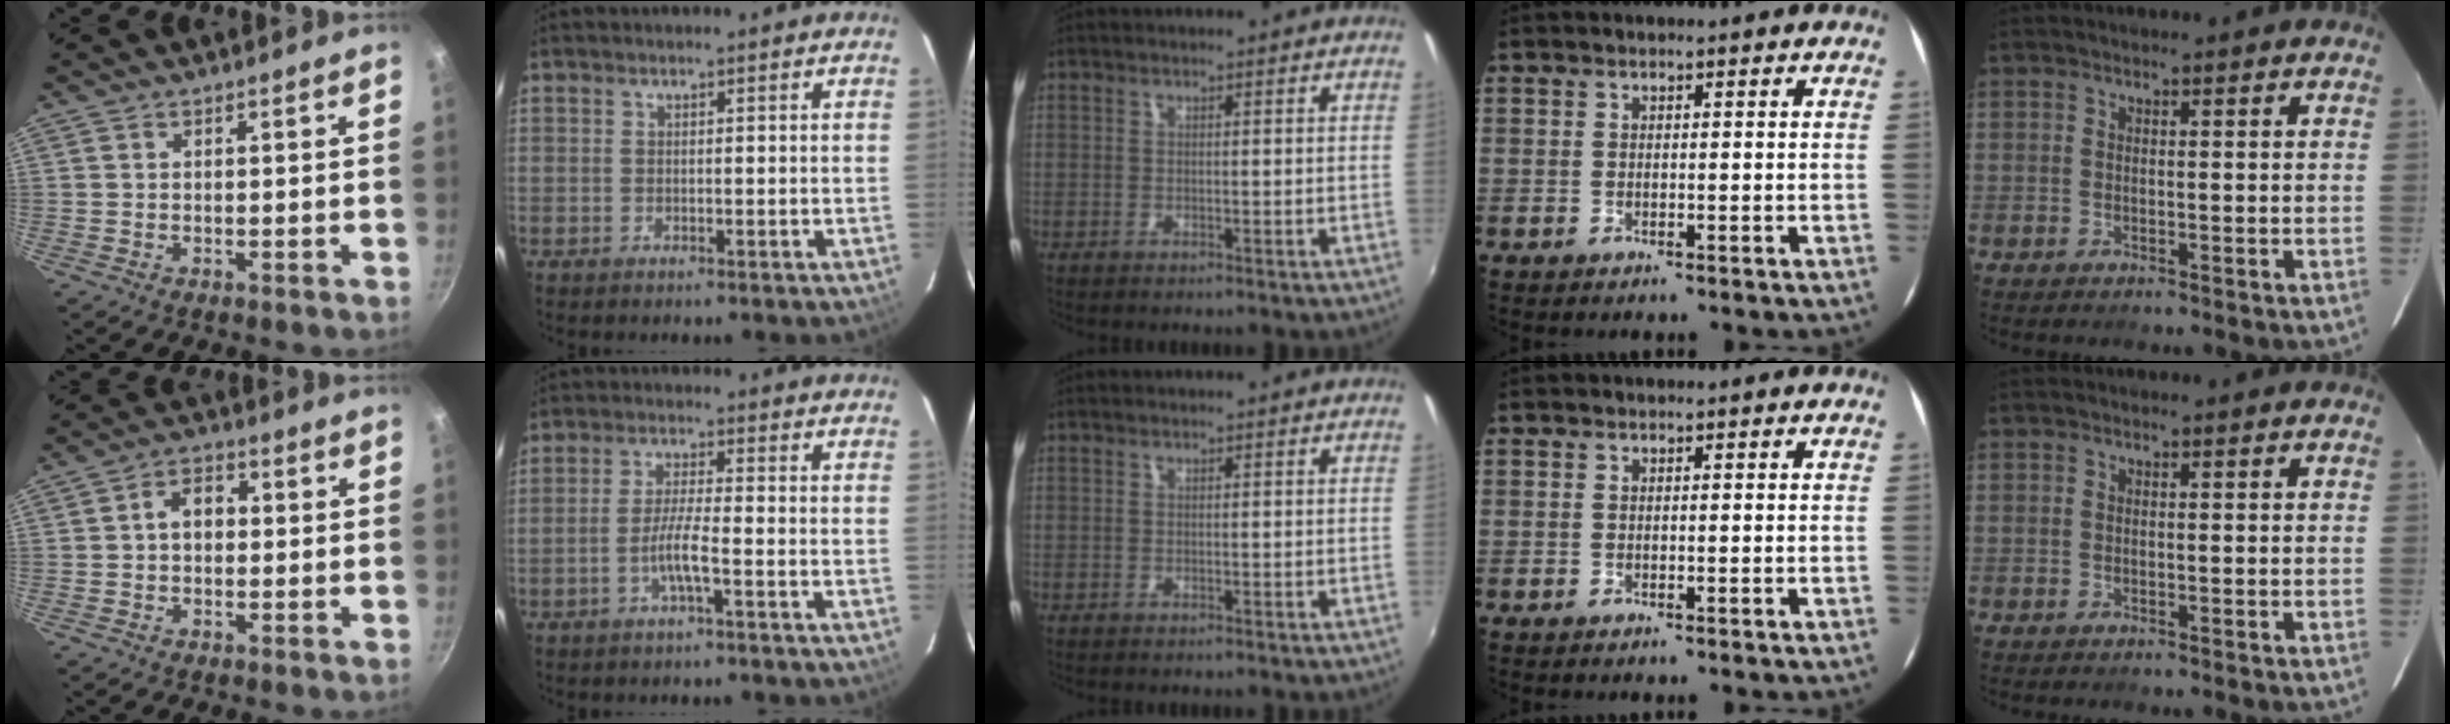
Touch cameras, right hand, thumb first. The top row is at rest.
{"thumb": {"total": 4.8, "force": [0.1, 3.5, 3.3], "torque": [-0.026, 0.013, -0.004]}, "index": {"total": 4.5, "force": [-2.2, -0.3, 3.9], "torque": [-0.081, -0.001, -0.043]}}